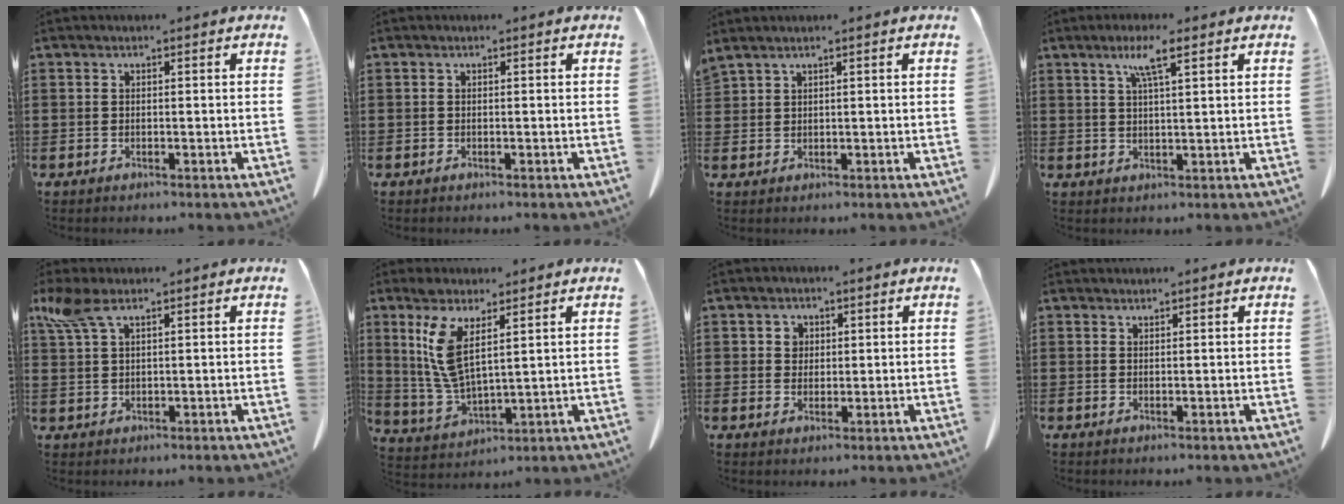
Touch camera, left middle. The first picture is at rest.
{"total": 0.0}
{"total": 1.1, "force": [1.0, 0.0, 0.4], "torque": [-0.008, -0.001, 0.020]}
{"total": 4.9, "force": [2.9, 0.4, 3.9], "torque": [-0.084, 0.006, 0.048]}
{"total": 4.8, "force": [2.7, 1.8, 3.7], "torque": [-0.089, 0.002, 0.046]}
{"total": 8.1, "force": [4.1, 2.5, 6.5], "torque": [-0.159, -0.012, 0.070]}
{"total": 2.4, "force": [1.0, 2.1, 0.5], "torque": [-0.011, 0.005, 0.015]}
{"total": 0.8, "force": [0.8, 0.0, 0.0], "torque": [-0.003, -0.001, 0.017]}